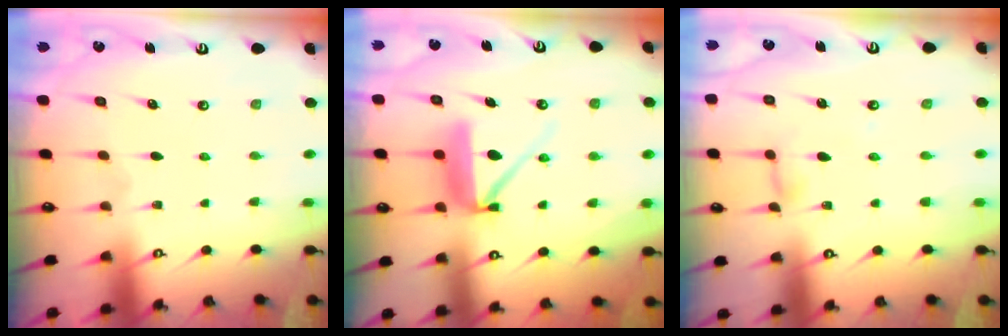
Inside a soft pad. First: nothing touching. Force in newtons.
{"total": 9.5, "press": 9.4, "slide": 0.5}
{"total": 3.6, "press": 3.5, "slide": 0.3}